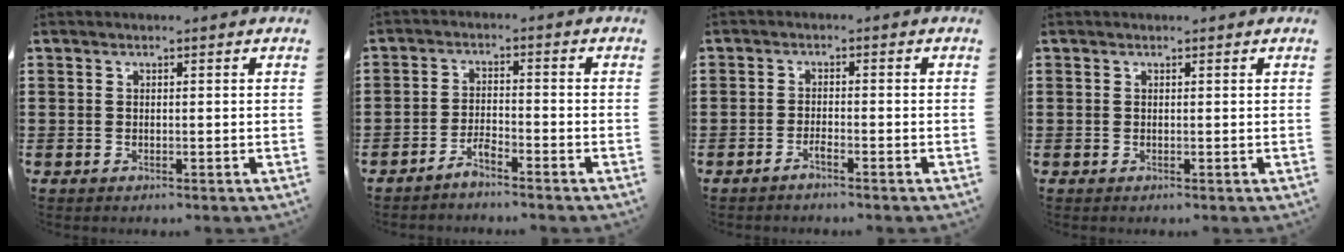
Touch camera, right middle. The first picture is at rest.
{"total": 2.7, "force": [-2.5, 0.1, 0.9], "torque": [-0.027, 0.003, -0.052]}
{"total": 1.5, "force": [-1.2, 0.0, 0.9], "torque": [-0.018, -0.003, -0.022]}
{"total": 0.0}